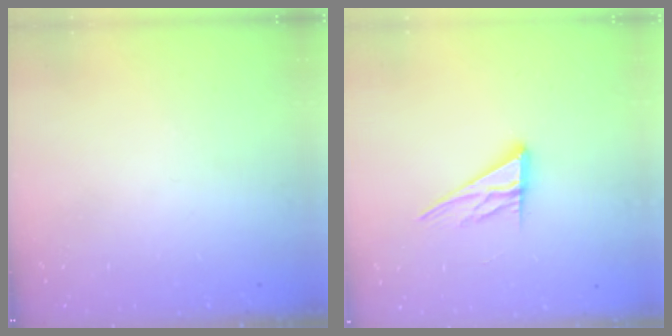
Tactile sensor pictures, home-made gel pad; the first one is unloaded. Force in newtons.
{"total": 11.6, "press": 11.5, "slide": 1.0}